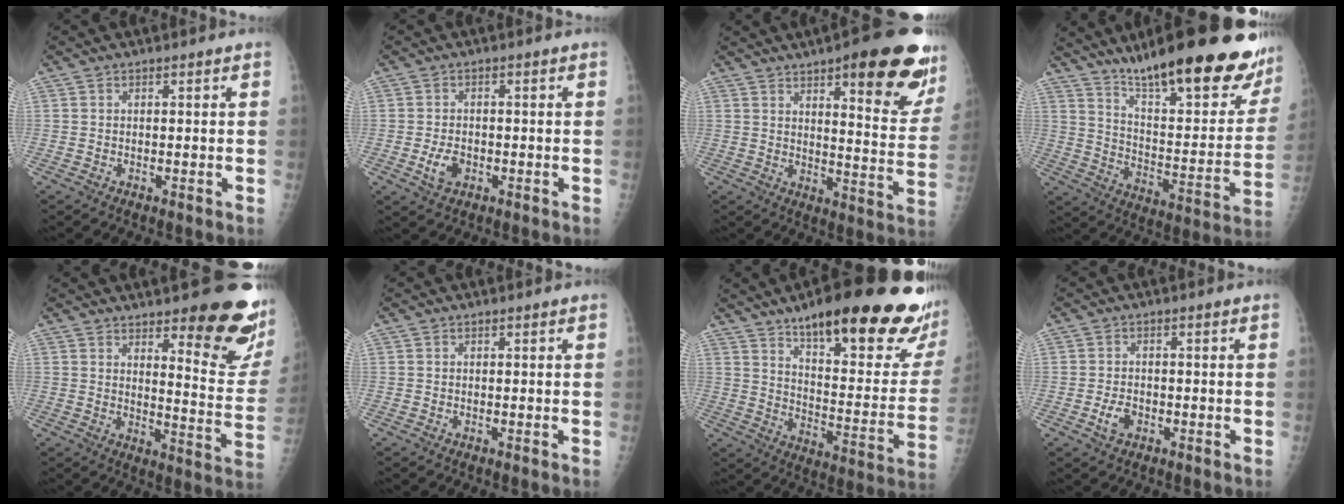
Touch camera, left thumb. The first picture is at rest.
{"total": 3.9, "force": [-1.3, 2.6, 2.7], "torque": [-0.047, 0.008, -0.021]}
{"total": 21.6, "force": [12.3, 6.1, 16.7], "torque": [-0.177, -0.056, 0.161]}
{"total": 29.7, "force": [21.5, 6.9, 19.3], "torque": [-0.247, -0.084, 0.312]}
{"total": 18.9, "force": [11.5, 5.1, 14.1], "torque": [-0.142, -0.087, 0.149]}
{"total": 0.0}
{"total": 31.0, "force": [20.3, 7.6, 22.2], "torque": [-0.255, -0.067, 0.288]}
{"total": 3.1, "force": [-1.3, 2.0, 2.0], "torque": [-0.036, 0.011, -0.023]}